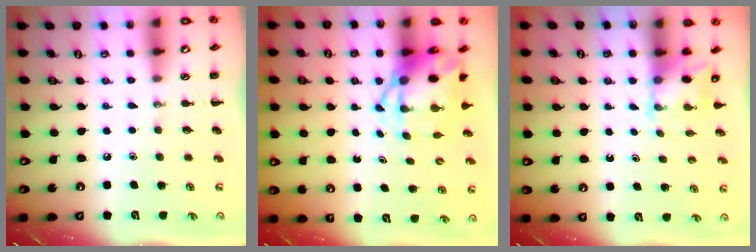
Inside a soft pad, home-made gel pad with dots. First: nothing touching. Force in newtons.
{"total": 6.0, "press": 5.8, "slide": 1.7}
{"total": 2.1, "press": 2.0, "slide": 0.7}